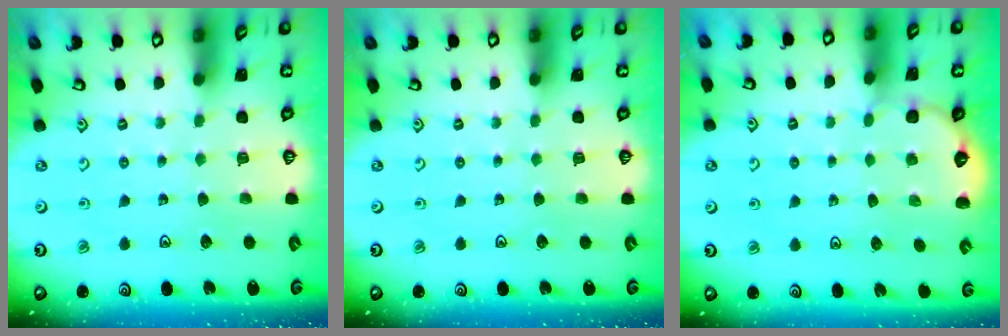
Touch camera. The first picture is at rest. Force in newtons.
{"total": 0.0}
{"total": 3.0, "press": 2.6, "slide": 1.5}